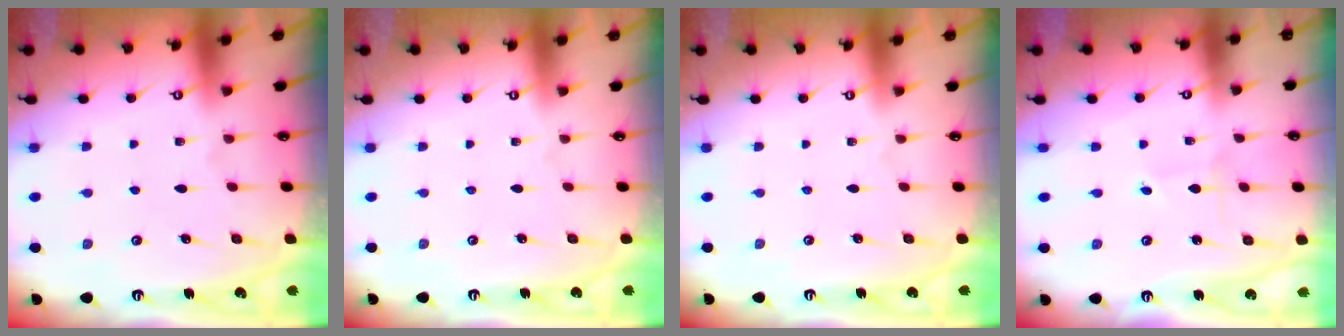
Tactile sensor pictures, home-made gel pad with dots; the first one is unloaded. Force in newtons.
{"total": 0.0}
{"total": 0.0}
{"total": 0.6, "press": 0.6, "slide": 0.0}